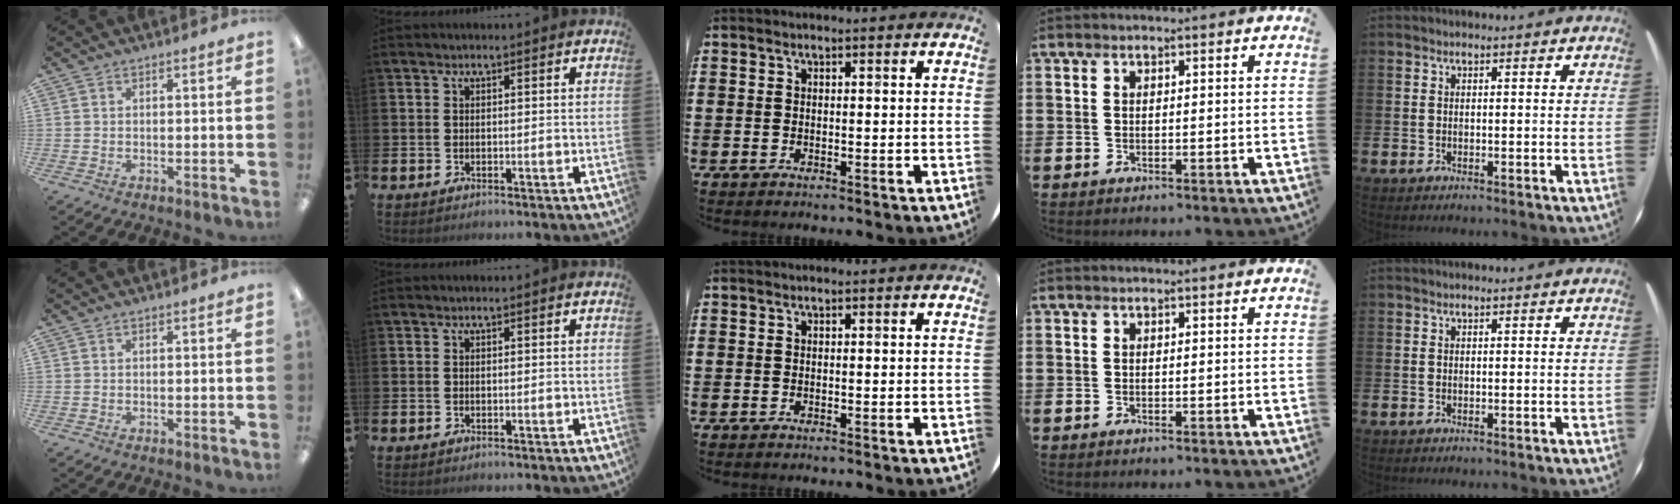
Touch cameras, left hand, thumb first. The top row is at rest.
{}